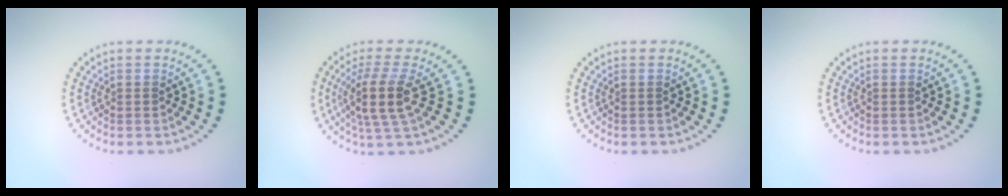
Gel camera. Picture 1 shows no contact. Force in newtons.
{"total": 4.1, "press": 3.2, "slide": 2.6}
{"total": 0.0}
{"total": 0.0}